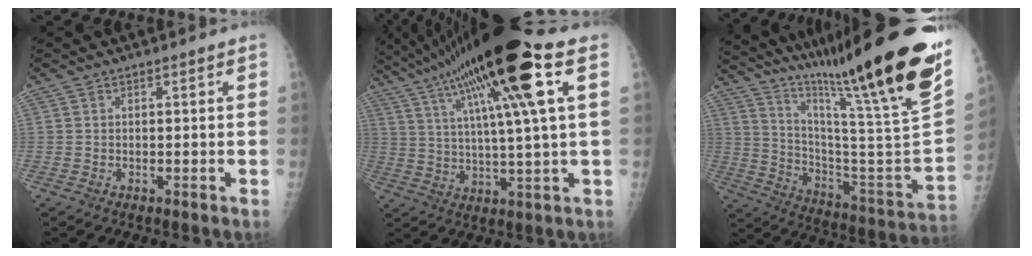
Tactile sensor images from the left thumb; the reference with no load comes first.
{"total": 23.5, "force": [10.7, 2.6, 20.8], "torque": [-0.371, 0.008, 0.176]}
{"total": 36.9, "force": [26.5, 3.0, 25.5], "torque": [-0.327, -0.143, 0.395]}